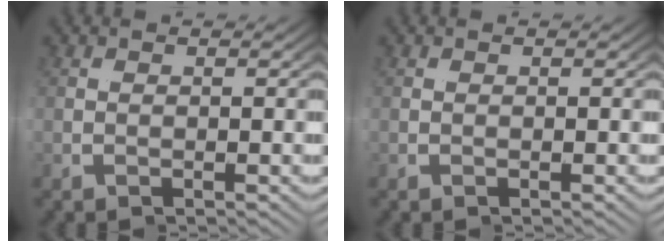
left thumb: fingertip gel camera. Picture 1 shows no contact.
{"total": 0.0}